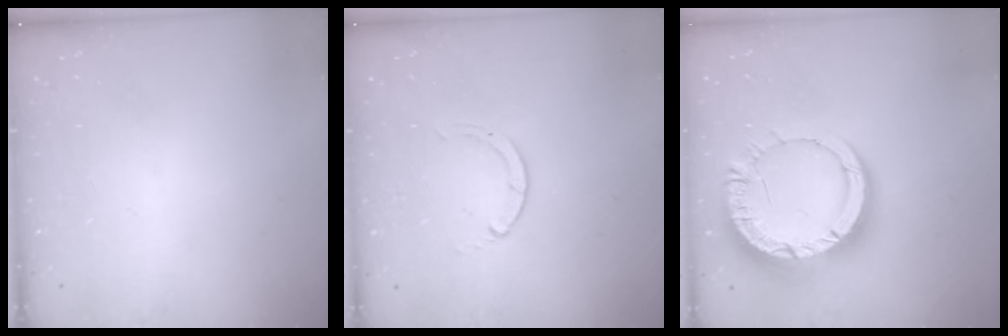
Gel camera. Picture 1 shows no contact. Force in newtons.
{"total": 0.0}
{"total": 16.1, "press": 16.1, "slide": 1.6}